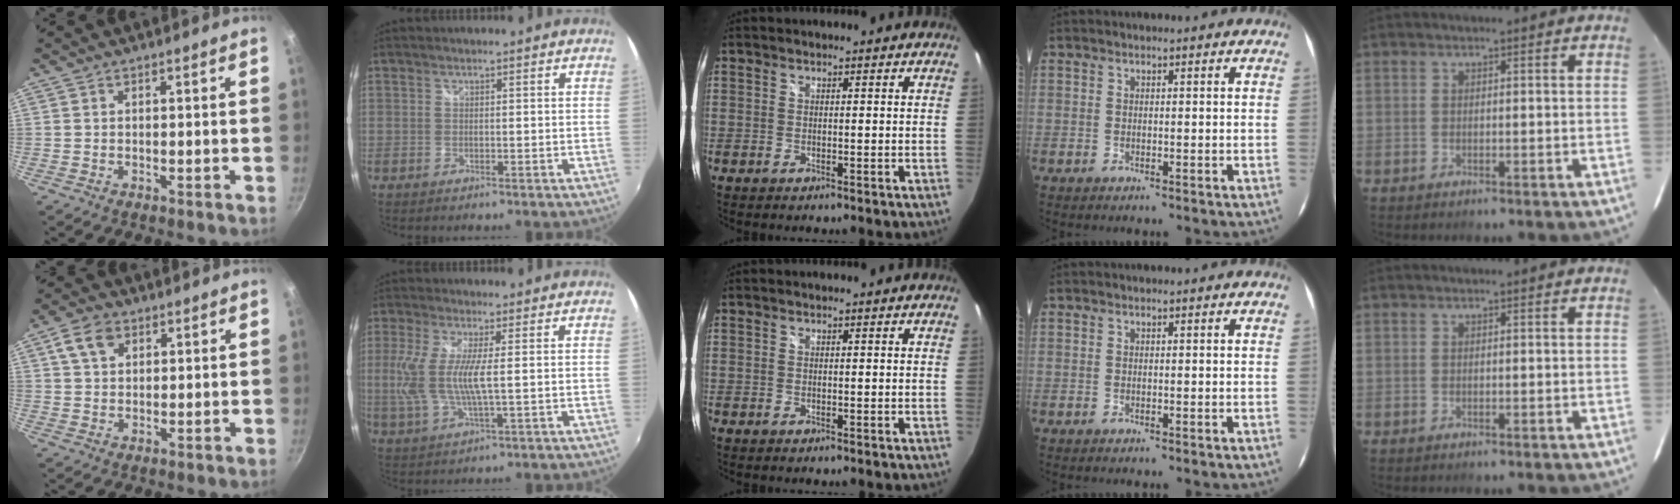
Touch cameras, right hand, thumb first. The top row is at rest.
{"thumb": {"total": 6.0, "force": [2.7, 4.0, 3.5], "torque": [-0.053, 0.002, 0.046]}, "index": {"total": 9.3, "force": [0.2, 1.6, 9.1], "torque": [-0.194, -0.007, 0.008]}}